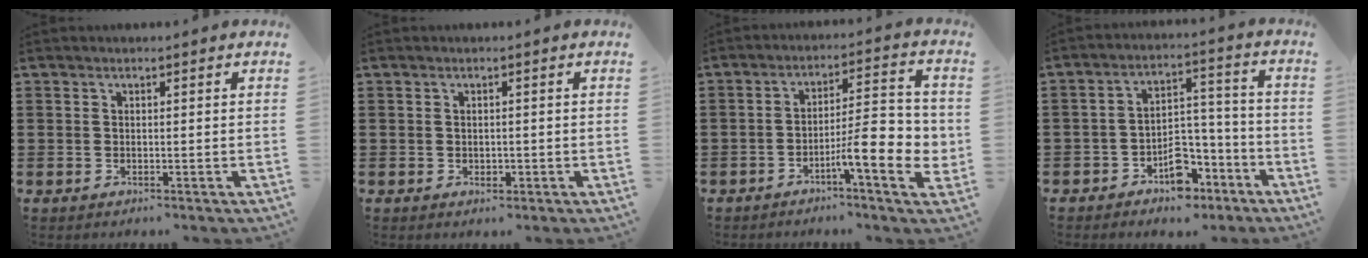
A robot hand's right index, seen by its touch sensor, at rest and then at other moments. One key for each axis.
{"total": 0.8, "fx": -0.1, "fy": 0.7, "fz": 0.4, "tx": -0.010, "ty": 0.003, "tz": -0.002}
{"total": 9.3, "fx": -2.9, "fy": 2.1, "fz": 8.6, "tx": -0.134, "ty": -0.012, "tz": -0.053}
{"total": 7.2, "fx": -4.5, "fy": 4.2, "fz": 3.7, "tx": -0.056, "ty": 0.027, "tz": -0.079}